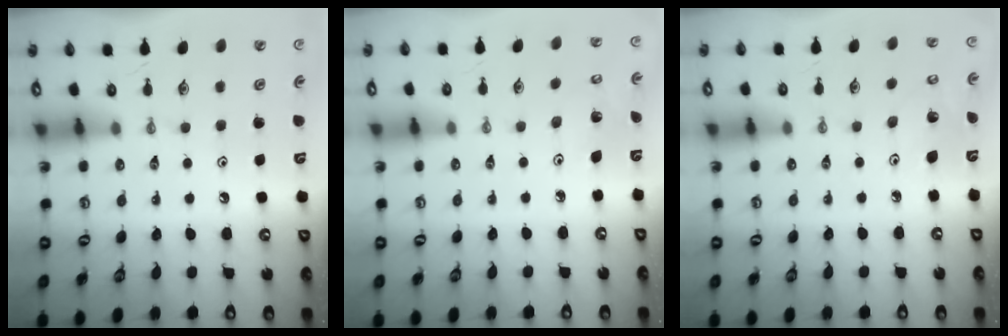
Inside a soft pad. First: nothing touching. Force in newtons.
{"total": 3.0, "press": 3.0, "slide": 0.1}
{"total": 5.8, "press": 5.7, "slide": 1.1}